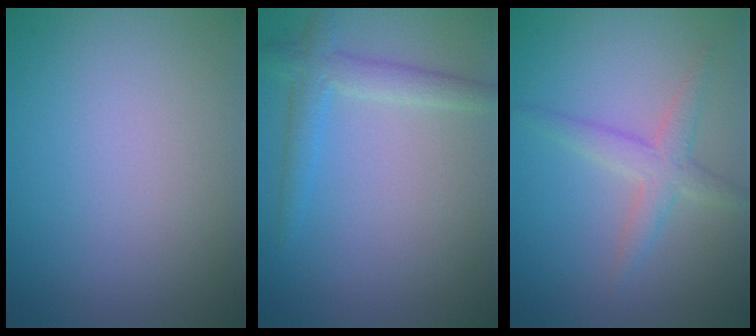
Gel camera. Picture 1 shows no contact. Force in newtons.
{"total": 2.6, "press": 2.6, "slide": 0.1}
{"total": 2.6, "press": 2.6, "slide": 0.1}